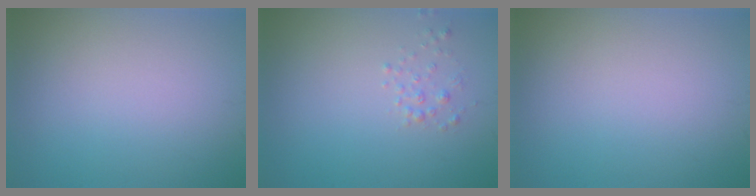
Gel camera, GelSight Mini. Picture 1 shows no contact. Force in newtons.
{"total": 1.0, "press": 1.0, "slide": 0.1}
{"total": 0.0}